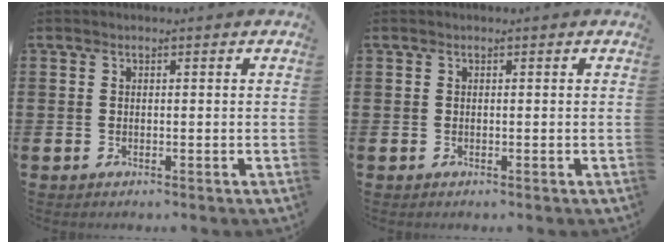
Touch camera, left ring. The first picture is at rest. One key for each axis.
{"total": 0.0}